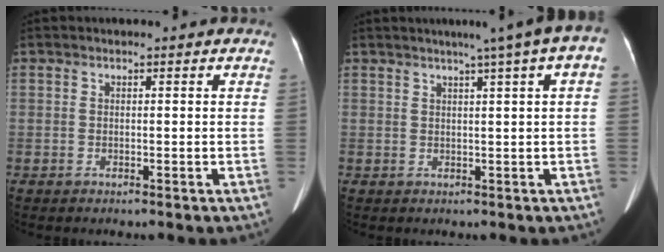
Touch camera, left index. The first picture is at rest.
{"total": 8.0, "force": [4.0, 0.1, 6.9], "torque": [-0.086, 0.027, 0.038]}